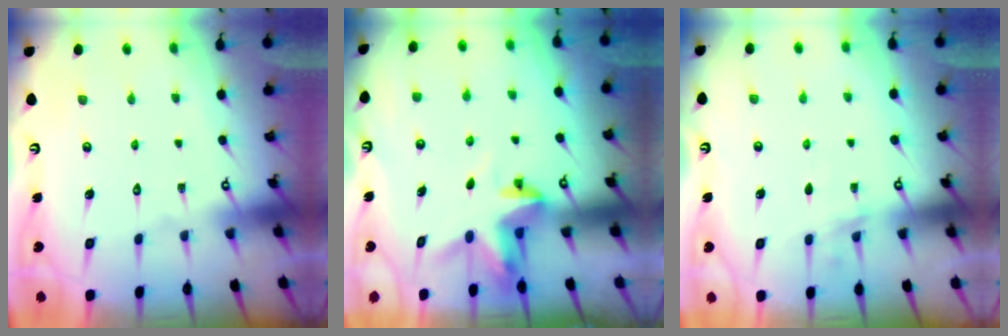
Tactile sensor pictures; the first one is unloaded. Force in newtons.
{"total": 3.8, "press": 3.8, "slide": 0.4}
{"total": 4.6, "press": 4.4, "slide": 1.4}